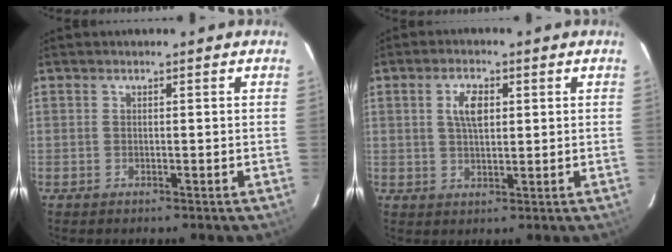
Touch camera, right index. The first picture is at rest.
{"total": 4.7, "force": [1.3, 2.3, 3.9], "torque": [-0.072, 0.008, 0.027]}